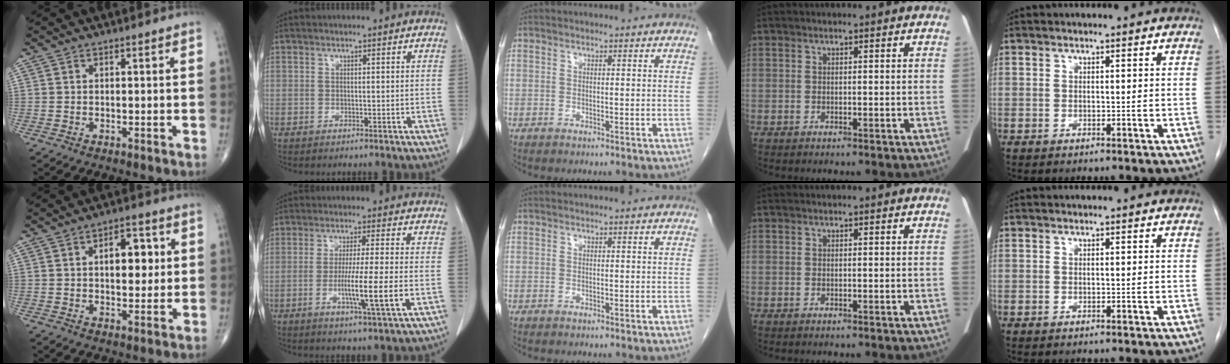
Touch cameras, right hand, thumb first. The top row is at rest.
{"thumb": {"total": 8.2, "force": [1.6, 4.5, 6.6], "torque": [-0.066, 0.002, 0.023]}, "index": {"total": 8.6, "force": [-2.2, -0.8, 8.2], "torque": [-0.142, -0.019, -0.040]}}